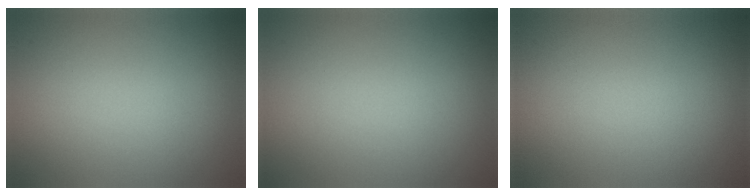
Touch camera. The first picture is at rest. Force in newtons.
{"total": 0.0}
{"total": 0.0}